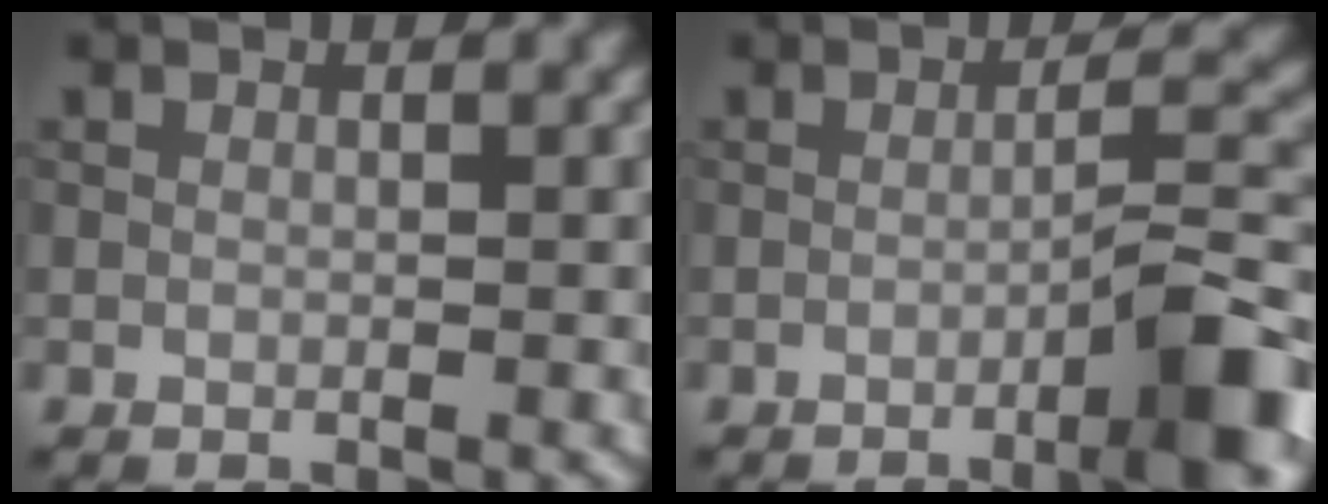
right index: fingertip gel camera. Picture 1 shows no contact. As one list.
[{"total": 6.2, "force": [-2.9, 0.8, 5.4], "torque": [-0.069, 0.016, -0.053]}]